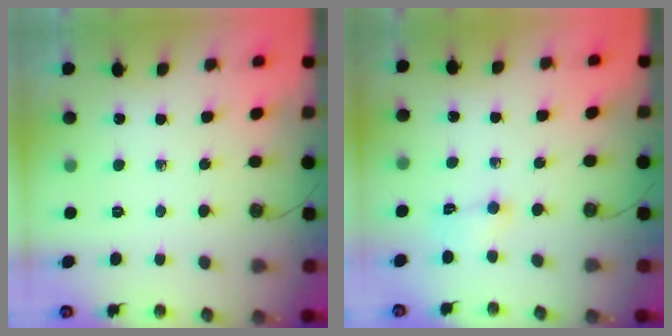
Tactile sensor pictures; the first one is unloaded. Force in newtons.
{"total": 2.6, "press": 2.5, "slide": 0.9}